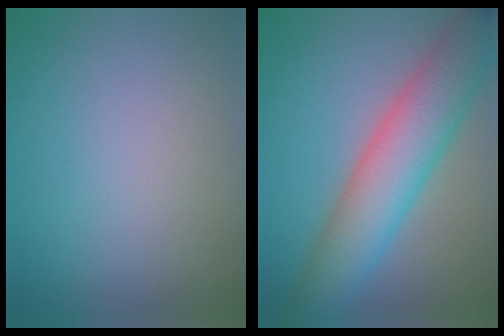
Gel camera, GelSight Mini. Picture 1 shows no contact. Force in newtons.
{"total": 8.4, "press": 8.4, "slide": 0.4}